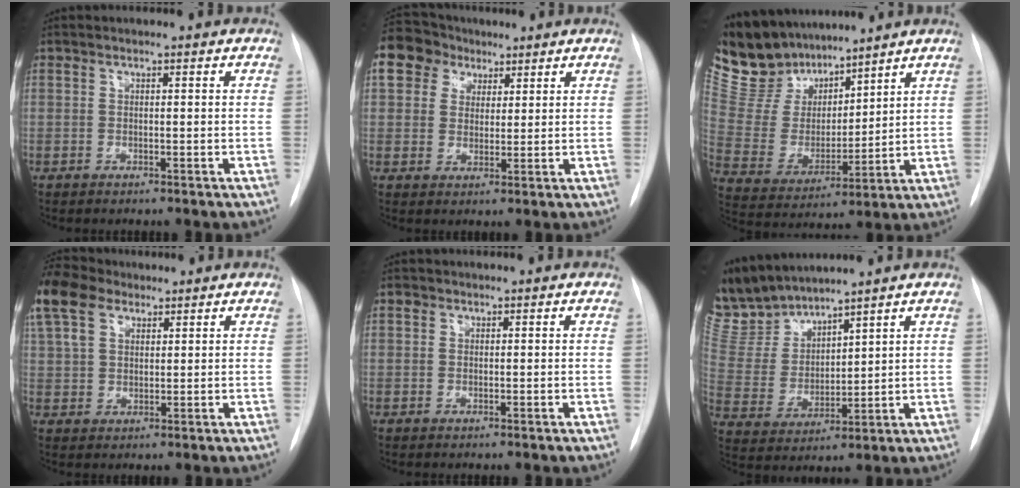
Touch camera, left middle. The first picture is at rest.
{"total": 11.9, "force": [6.2, 9.4, 3.8], "torque": [-0.104, 0.047, 0.115]}
{"total": 13.5, "force": [12.0, 5.5, 3.1], "torque": [-0.077, 0.018, 0.242]}
{"total": 10.1, "force": [6.7, 5.6, 5.2], "torque": [-0.127, 0.032, 0.131]}
{"total": 1.1, "force": [0.6, 0.9, 0.2], "torque": [0.003, 0.006, 0.006]}
{"total": 11.1, "force": [10.6, 2.0, 2.6], "torque": [-0.073, 0.004, 0.230]}